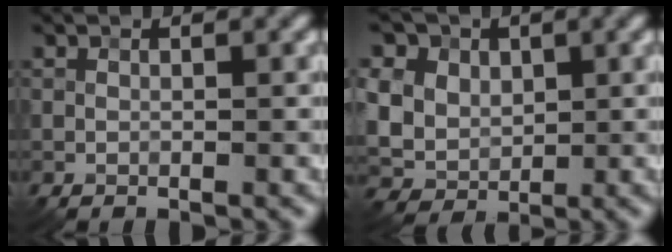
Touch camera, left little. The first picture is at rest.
{"total": 13.5, "force": [4.9, 10.9, 6.2], "torque": [-0.149, 0.031, 0.075]}